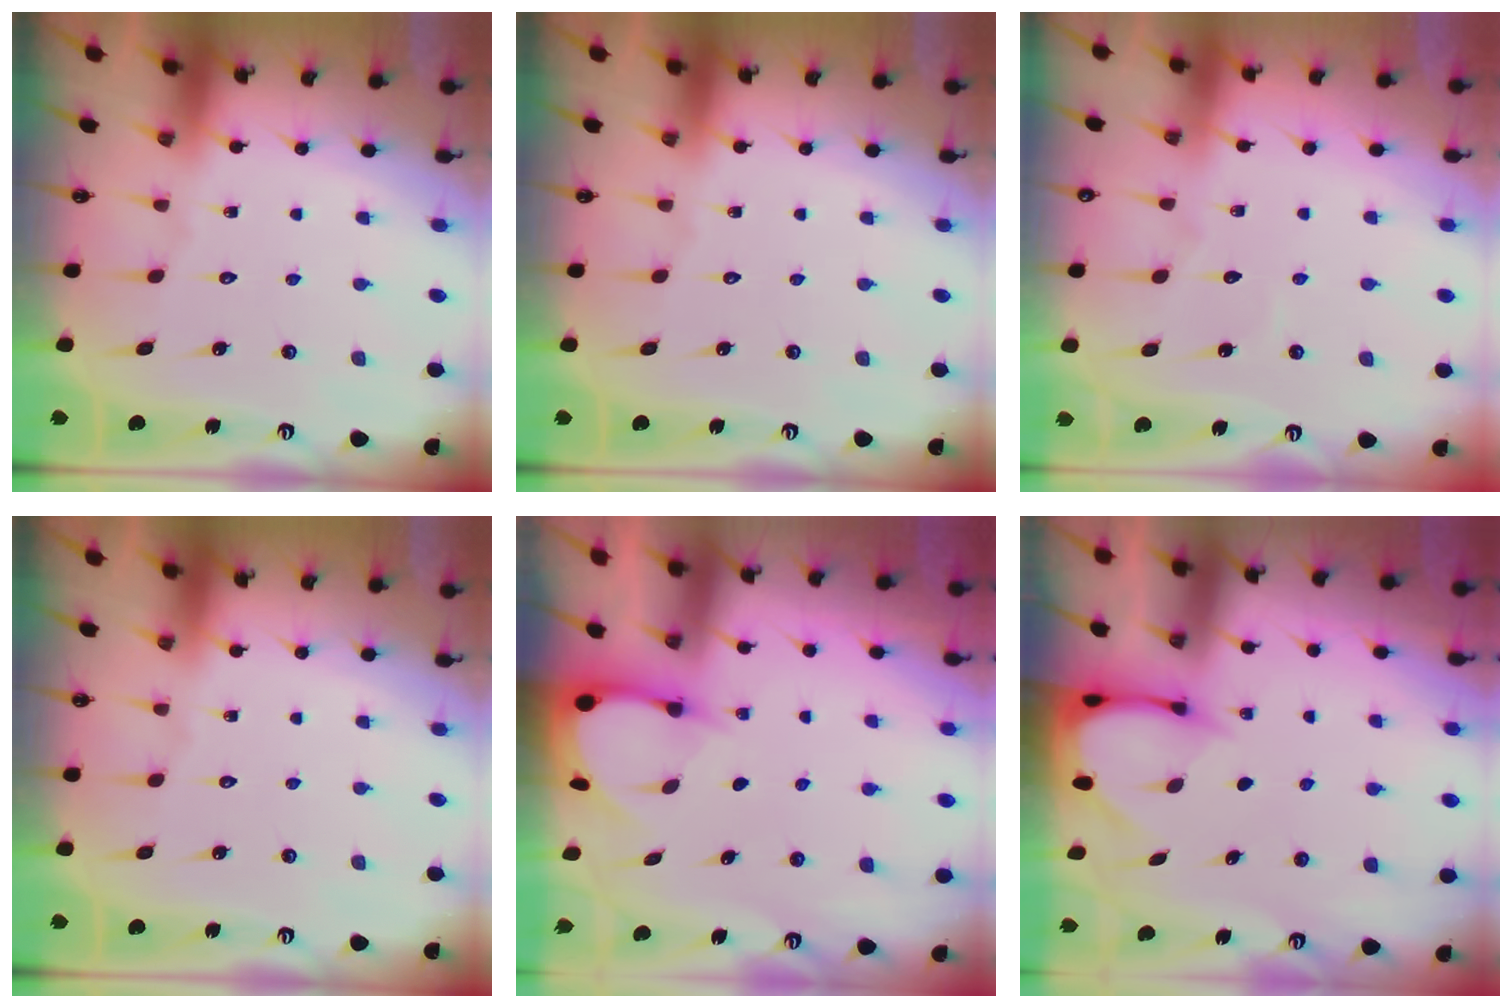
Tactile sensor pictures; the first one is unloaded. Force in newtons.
{"total": 0.0}
{"total": 3.1, "press": 3.1, "slide": 0.3}
{"total": 0.0}
{"total": 3.5, "press": 3.5, "slide": 0.4}
{"total": 3.2, "press": 3.2, "slide": 0.3}